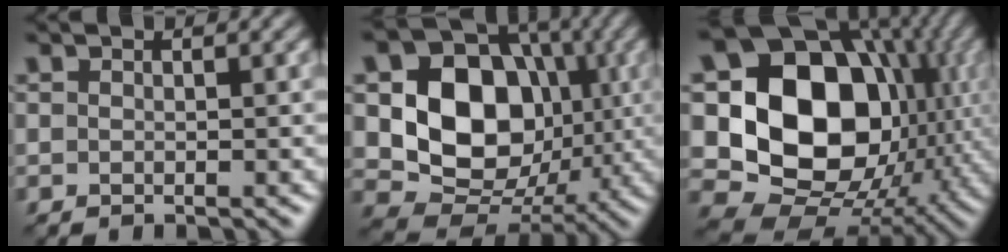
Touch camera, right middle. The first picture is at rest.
{"total": 12.1, "force": [0.9, 9.4, 7.5], "torque": [-0.125, -0.003, 0.008]}
{"total": 16.2, "force": [0.7, 12.4, 10.5], "torque": [-0.164, -0.008, 0.002]}